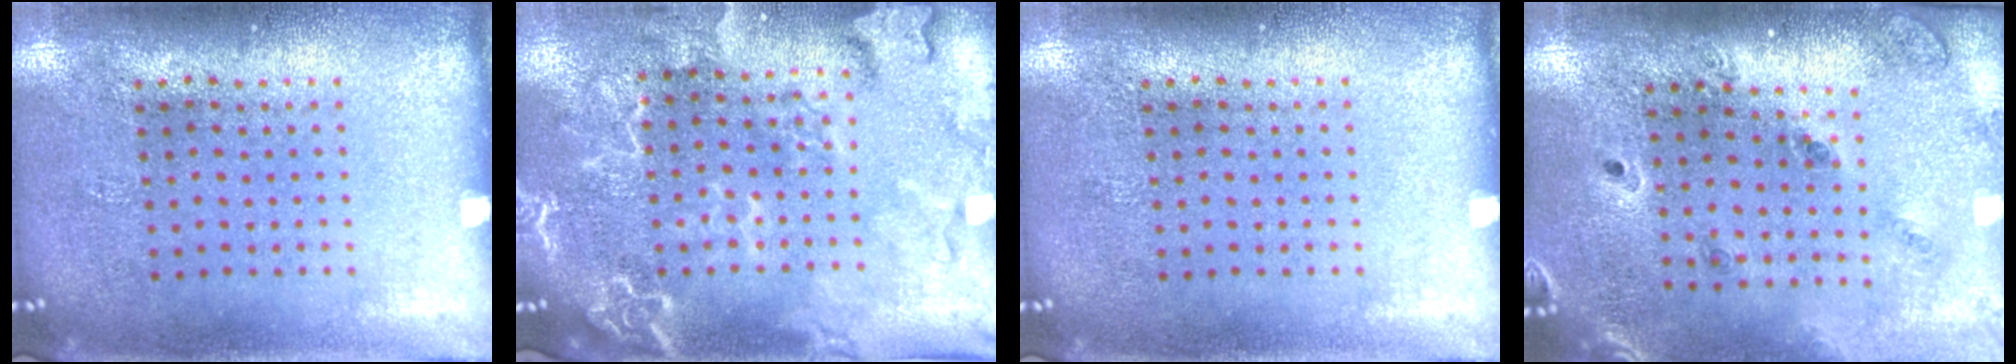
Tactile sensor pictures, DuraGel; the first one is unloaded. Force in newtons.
{"total": 2.6, "press": 2.4, "slide": 0.9}
{"total": 0.0}
{"total": 1.4, "press": 1.4, "slide": 0.3}